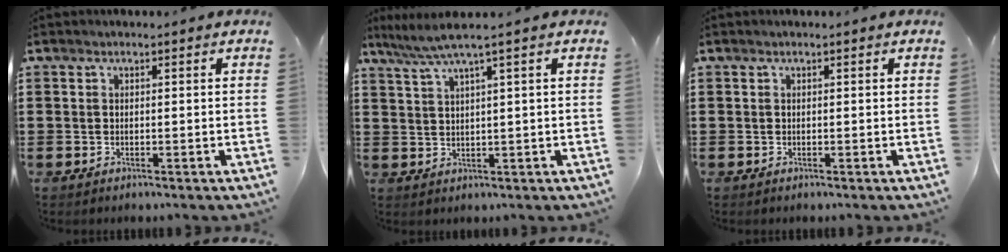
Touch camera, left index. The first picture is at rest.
{"total": 4.0, "force": [2.3, -0.6, 3.2], "torque": [-0.069, -0.009, 0.038]}
{"total": 0.0}